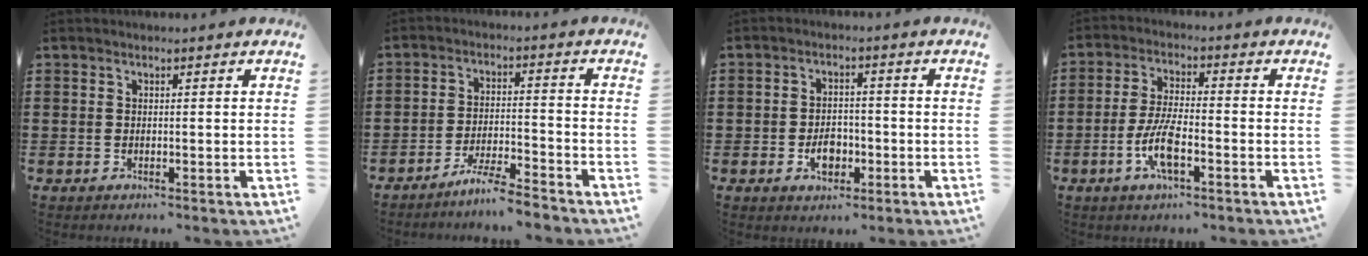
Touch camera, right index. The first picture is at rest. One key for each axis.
{"total": 5.4, "fx": -5.0, "fy": -0.2, "fz": 2.1, "tx": -0.041, "ty": -0.004, "tz": -0.096}
{"total": 3.9, "fx": -1.4, "fy": 2.5, "fz": 2.7, "tx": -0.045, "ty": -0.003, "tz": -0.024}
{"total": 6.7, "fx": -2.5, "fy": 1.7, "fz": 6.0, "tx": -0.133, "ty": -0.012, "tz": -0.049}